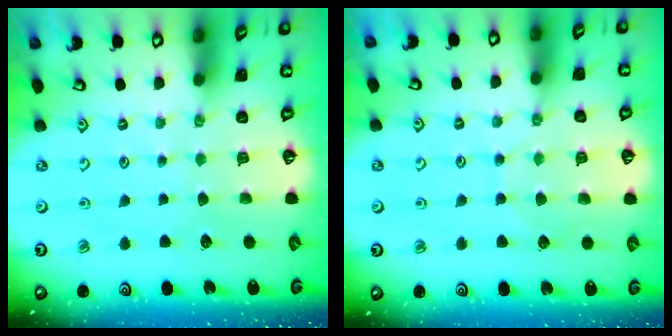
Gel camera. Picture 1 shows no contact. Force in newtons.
{"total": 6.0, "press": 6.0, "slide": 0.6}